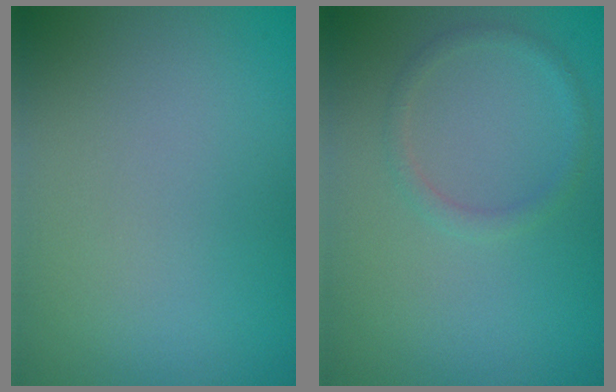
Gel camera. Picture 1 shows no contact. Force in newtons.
{"total": 1.2, "press": 1.2, "slide": 0.1}